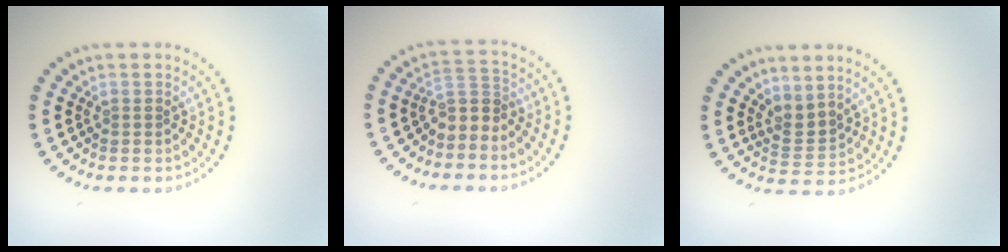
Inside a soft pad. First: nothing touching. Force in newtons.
{"total": 2.3, "press": 1.7, "slide": 1.5}
{"total": 2.3, "press": 1.5, "slide": 1.7}